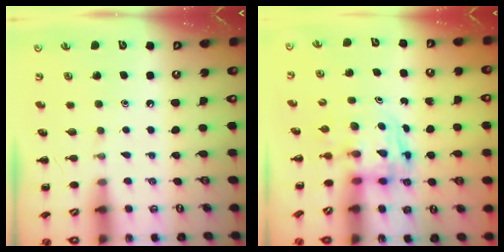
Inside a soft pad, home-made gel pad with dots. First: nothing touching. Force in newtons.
{"total": 2.6, "press": 2.6, "slide": 0.2}